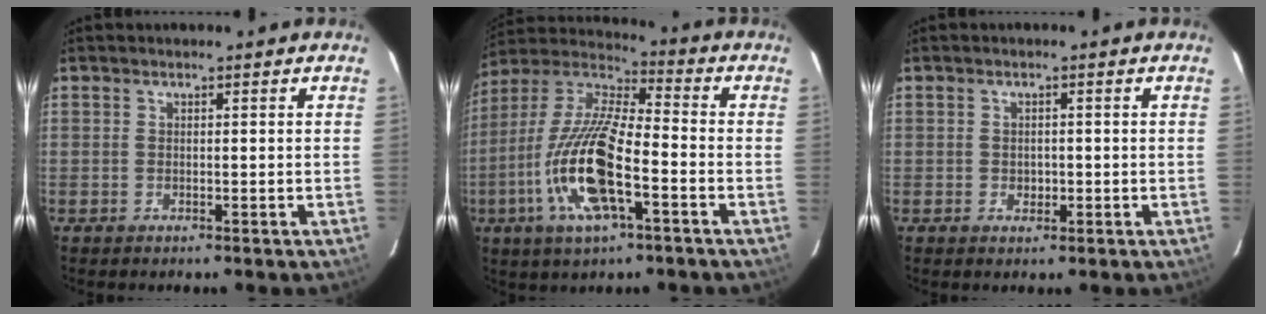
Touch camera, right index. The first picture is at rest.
{"total": 18.4, "force": [-6.6, 5.6, 16.2], "torque": [-0.335, -0.015, -0.135]}
{"total": 1.7, "force": [-0.4, 1.5, 0.8], "torque": [-0.010, 0.002, -0.004]}